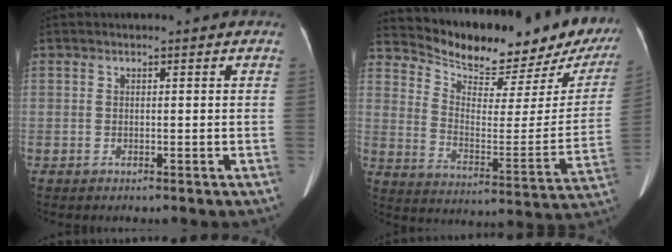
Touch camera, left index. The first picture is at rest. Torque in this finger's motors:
{"motor_torque": [0.15, -1.19, 0.16, 0.02]}